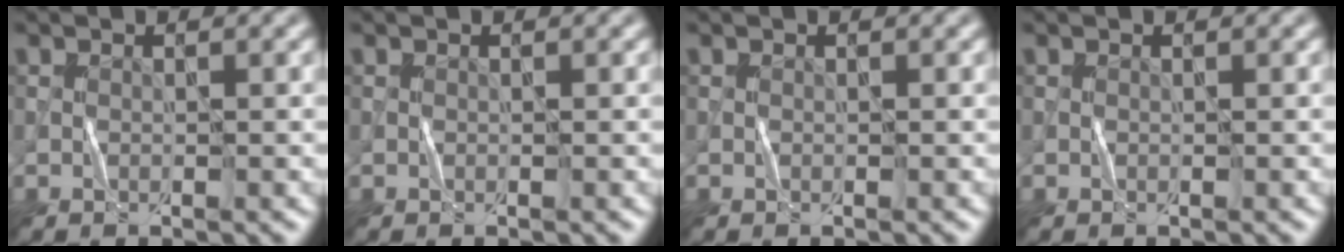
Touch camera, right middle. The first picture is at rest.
{"total": 0.0}
{"total": 0.0}
{"total": 0.0}